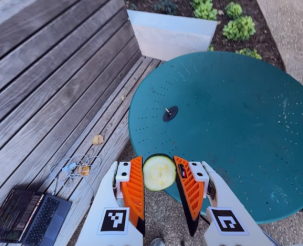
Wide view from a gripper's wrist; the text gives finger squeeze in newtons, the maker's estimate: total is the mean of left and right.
{"total": 11.3, "left": 11.9, "right": 10.7}